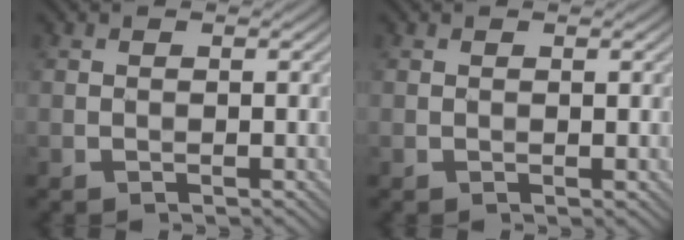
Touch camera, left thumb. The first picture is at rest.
{"total": 0.0}